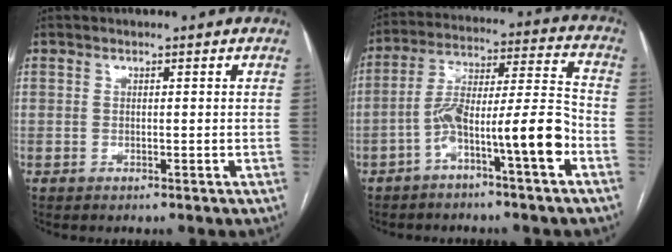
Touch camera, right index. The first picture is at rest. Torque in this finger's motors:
{"motor_torque": [1.13, -0.56, 0.37, 0.13]}